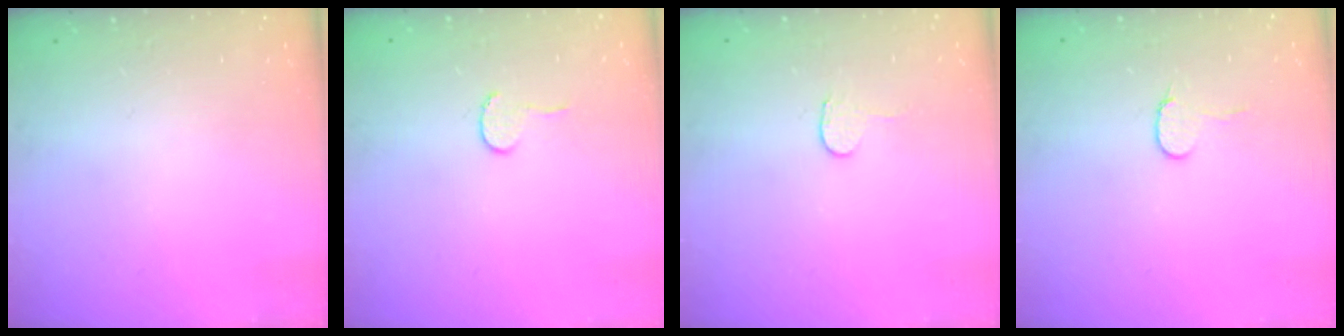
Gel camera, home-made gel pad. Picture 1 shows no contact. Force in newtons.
{"total": 3.7, "press": 3.7, "slide": 0.4}
{"total": 2.3, "press": 2.3, "slide": 0.2}
{"total": 5.9, "press": 5.9, "slide": 0.5}